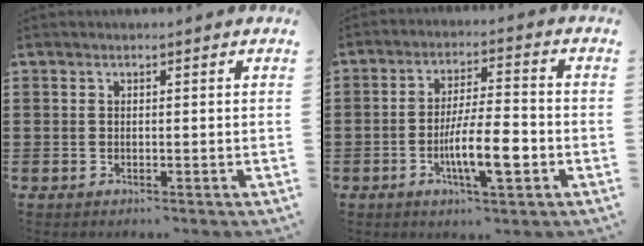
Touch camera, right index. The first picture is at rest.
{"total": 9.2, "force": [-3.0, 2.2, 8.4], "torque": [-0.155, -0.003, -0.054]}